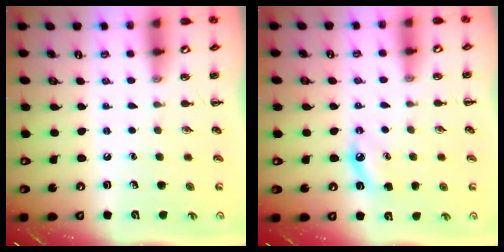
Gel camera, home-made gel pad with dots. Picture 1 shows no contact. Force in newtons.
{"total": 5.9, "press": 5.6, "slide": 1.9}